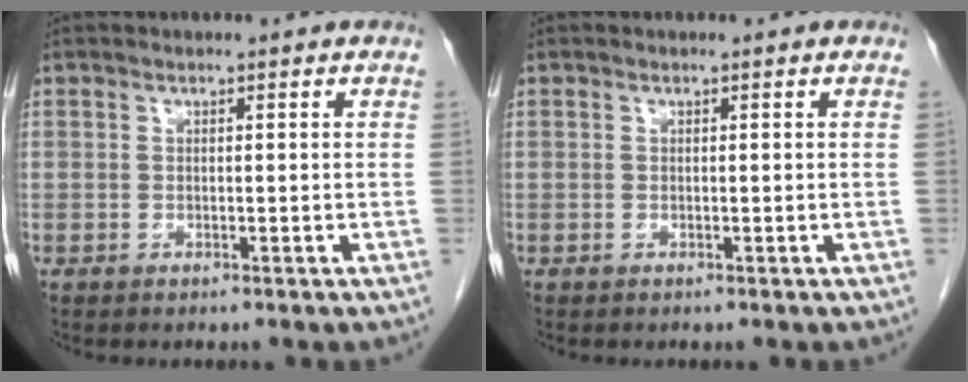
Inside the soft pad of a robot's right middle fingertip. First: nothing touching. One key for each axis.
{"total": 0.0}